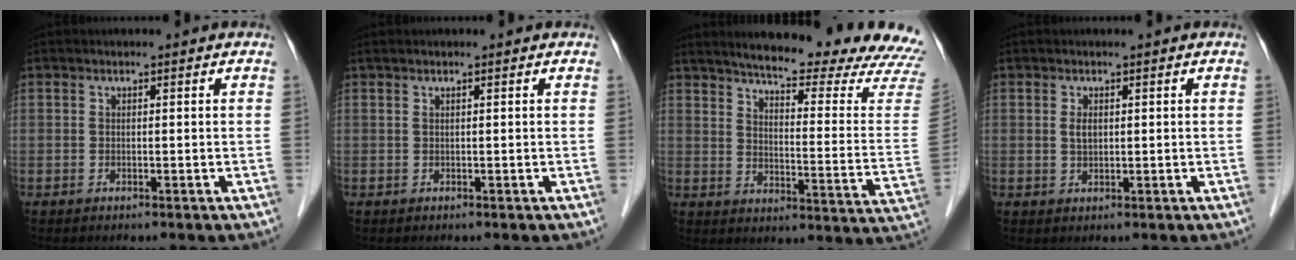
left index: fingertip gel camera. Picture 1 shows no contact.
{"total": 0.6, "force": [0.4, -0.1, 0.4], "torque": [-0.017, 0.013, 0.010]}
{"total": 23.6, "force": [21.2, 1.0, 10.3], "torque": [-0.145, -0.086, 0.254]}
{"total": 1.4, "force": [0.4, 0.8, 1.1], "torque": [-0.021, 0.000, 0.010]}